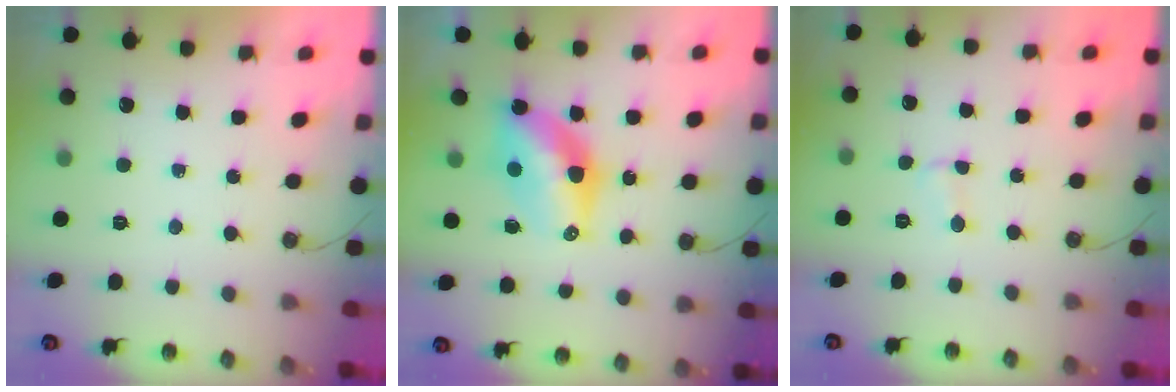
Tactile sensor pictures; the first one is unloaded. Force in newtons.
{"total": 10.5, "press": 10.5, "slide": 1.0}
{"total": 2.1, "press": 2.1, "slide": 0.2}